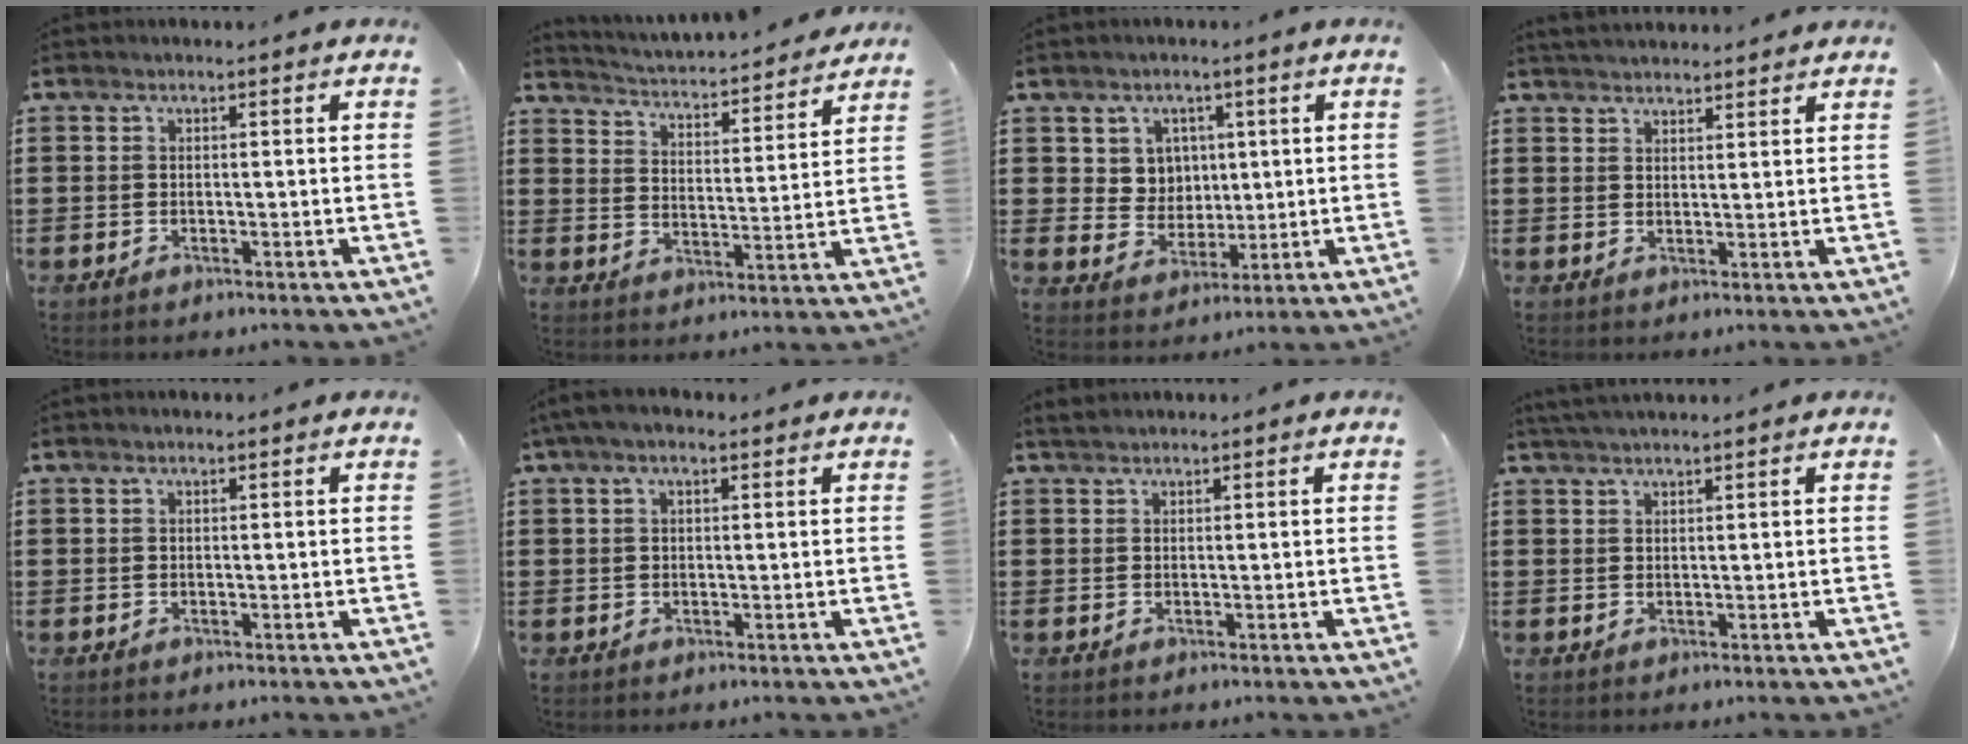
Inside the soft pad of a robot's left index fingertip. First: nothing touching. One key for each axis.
{"total": 3.4, "fx": 3.3, "fy": -0.1, "fz": 0.3, "tx": -0.027, "ty": -0.034, "tz": 0.049}
{"total": 5.2, "fx": 2.1, "fy": 4.7, "fz": 0.9, "tx": -0.044, "ty": 0.012, "tz": 0.039}
{"total": 2.6, "fx": 2.6, "fy": 0.1, "fz": 0.1, "tx": -0.009, "ty": -0.001, "tz": 0.050}
{"total": 0.5, "fx": 0.3, "fy": 0.2, "fz": 0.3, "tx": -0.007, "ty": 0.001, "tz": 0.007}
{"total": 2.9, "fx": 1.4, "fy": 1.1, "fz": 2.2, "tx": -0.046, "ty": 0.007, "tz": 0.025}
{"total": 1.3, "fx": 1.2, "fy": 0.3, "fz": 0.4, "tx": -0.011, "ty": 0.001, "tz": 0.023}
{"total": 2.0, "fx": 1.8, "fy": 0.0, "fz": 0.7, "tx": -0.018, "ty": 0.002, "tz": 0.035}